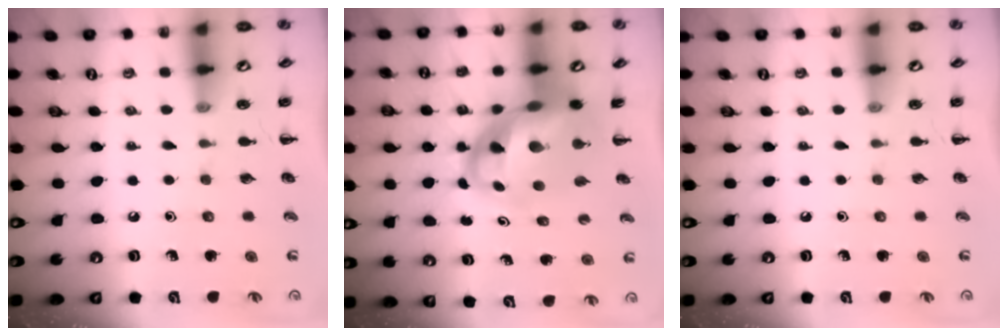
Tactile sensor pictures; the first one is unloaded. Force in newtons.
{"total": 9.8, "press": 9.4, "slide": 2.7}
{"total": 0.0}